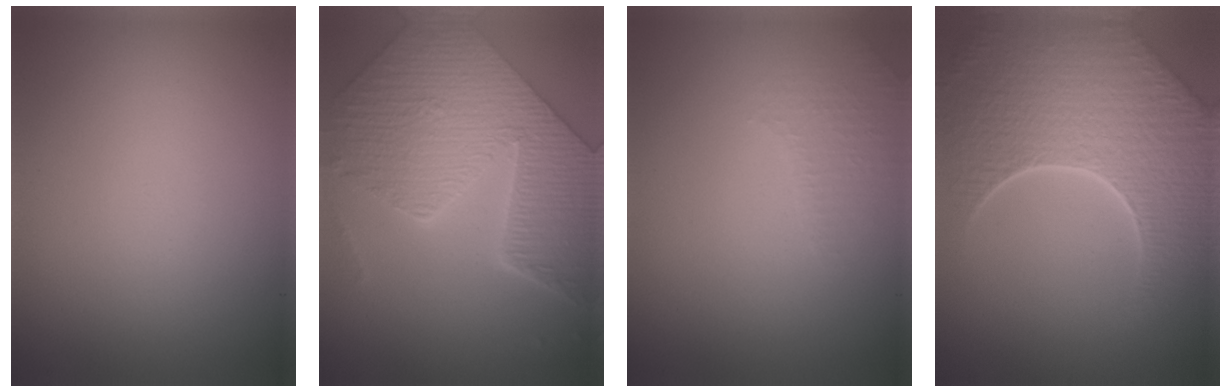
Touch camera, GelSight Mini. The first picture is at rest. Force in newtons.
{"total": 9.3, "press": 6.8, "slide": 6.3}
{"total": 1.6, "press": 1.6, "slide": 0.4}
{"total": 8.7, "press": 6.2, "slide": 6.2}